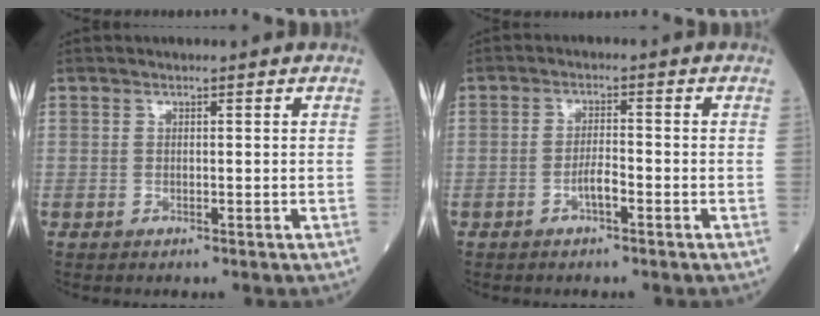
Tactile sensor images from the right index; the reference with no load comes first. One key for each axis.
{"total": 2.5, "fx": -1.3, "fy": 0.4, "fz": 2.2, "tx": -0.036, "ty": 0.003, "tz": -0.023}